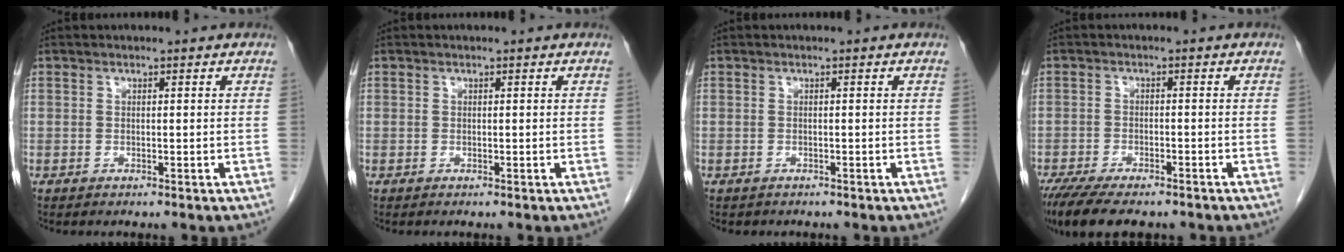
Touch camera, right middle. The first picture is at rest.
{"total": 0.0}
{"total": 0.9, "force": [-0.8, 0.5, 0.1], "torque": [-0.013, 0.001, -0.010]}
{"total": 12.0, "force": [-9.4, 3.8, 6.3], "torque": [-0.111, -0.011, -0.143]}